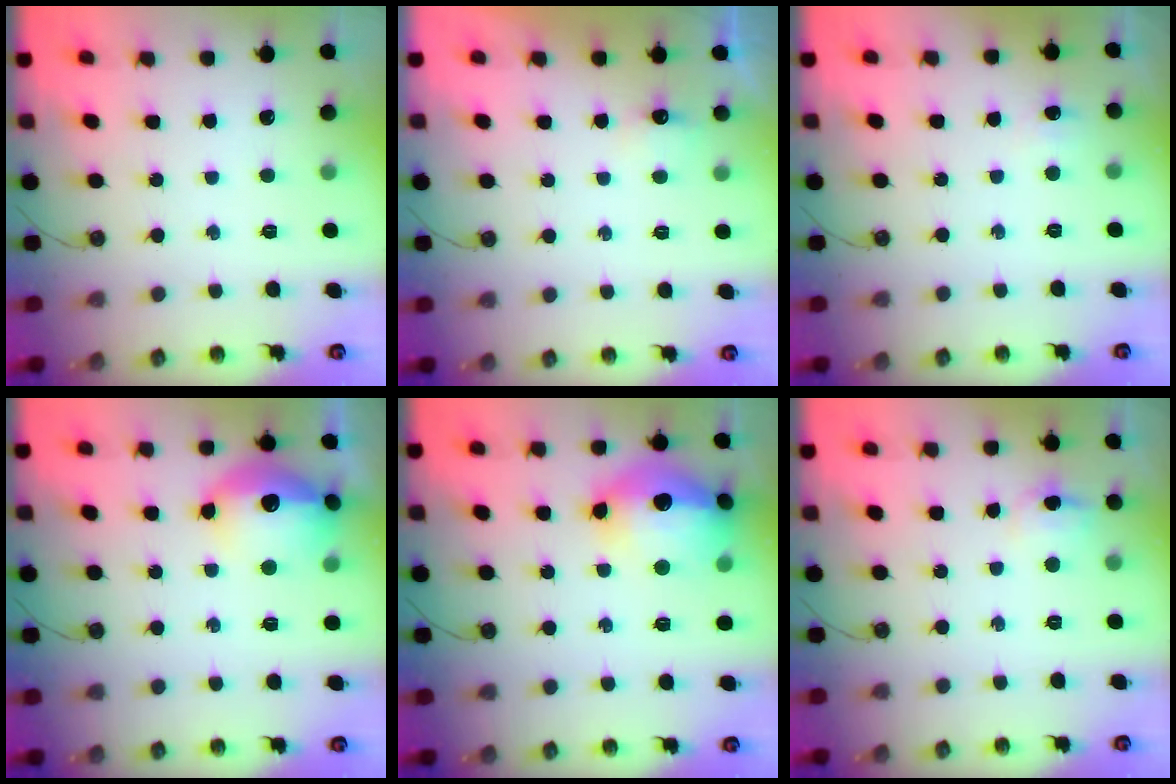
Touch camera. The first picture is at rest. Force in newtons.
{"total": 3.9, "press": 3.9, "slide": 0.7}
{"total": 2.3, "press": 2.0, "slide": 1.0}
{"total": 16.0, "press": 16.0, "slide": 1.3}
{"total": 18.2, "press": 18.2, "slide": 1.5}
{"total": 4.8, "press": 4.6, "slide": 1.2}